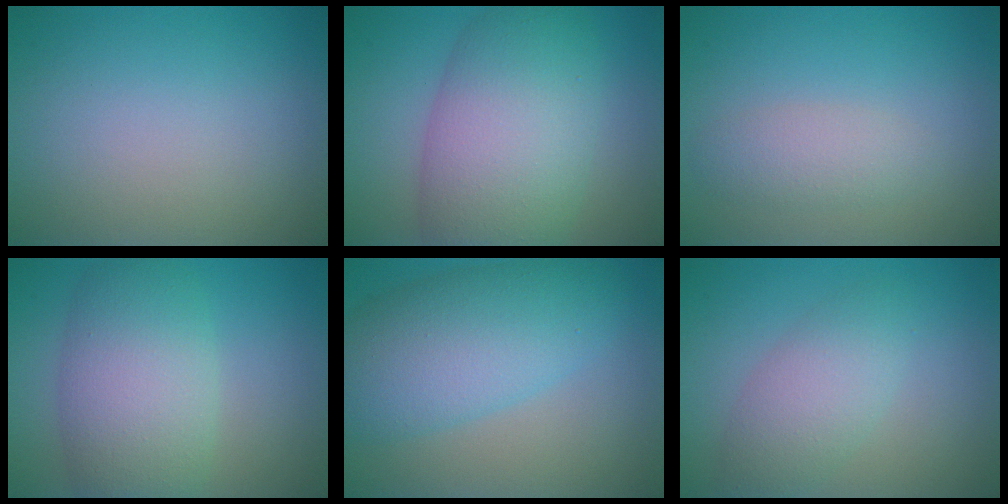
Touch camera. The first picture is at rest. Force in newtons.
{"total": 10.1, "press": 10.1, "slide": 0.3}
{"total": 2.3, "press": 2.3, "slide": 0.1}
{"total": 7.5, "press": 7.5, "slide": 0.3}
{"total": 7.6, "press": 7.6, "slide": 0.1}
{"total": 3.6, "press": 3.6, "slide": 0.0}